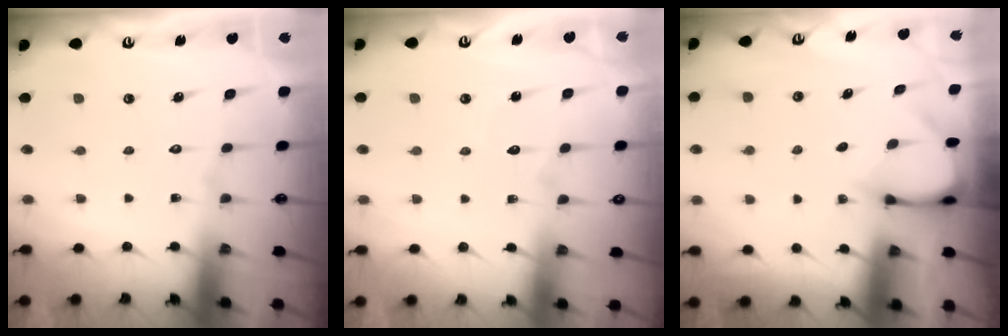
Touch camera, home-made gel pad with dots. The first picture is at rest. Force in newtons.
{"total": 2.9, "press": 2.9, "slide": 0.3}
{"total": 3.4, "press": 3.4, "slide": 0.3}